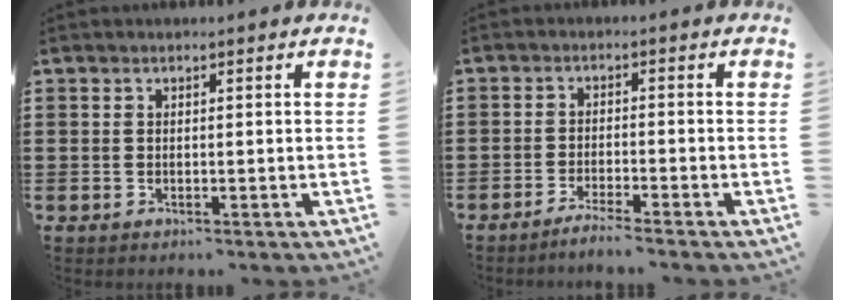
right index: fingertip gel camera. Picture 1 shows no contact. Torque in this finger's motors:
{"motor_torque": [-0.65, 0.84, -1.05, -0.12]}